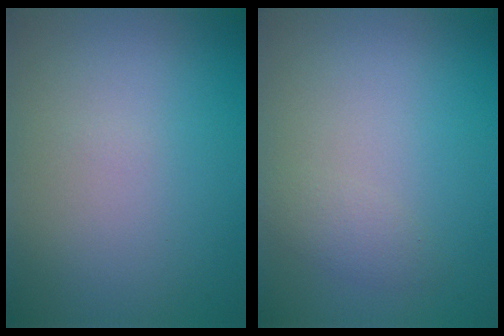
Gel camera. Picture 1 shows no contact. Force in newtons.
{"total": 1.2, "press": 1.2, "slide": 0.0}